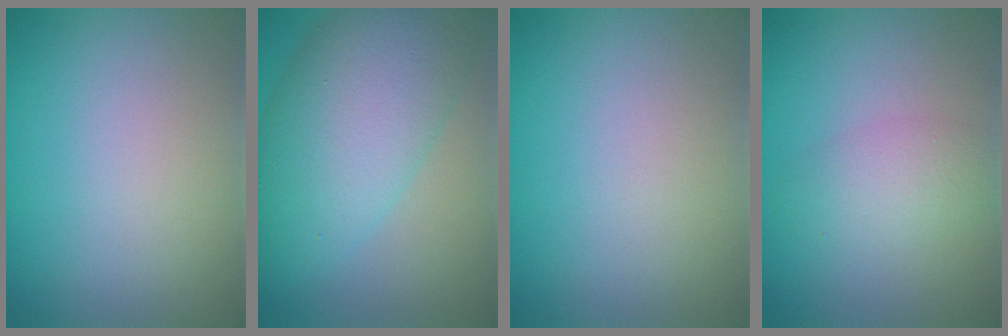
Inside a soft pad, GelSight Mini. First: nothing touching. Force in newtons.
{"total": 10.0, "press": 10.0, "slide": 0.4}
{"total": 0.0}
{"total": 2.7, "press": 2.7, "slide": 0.2}